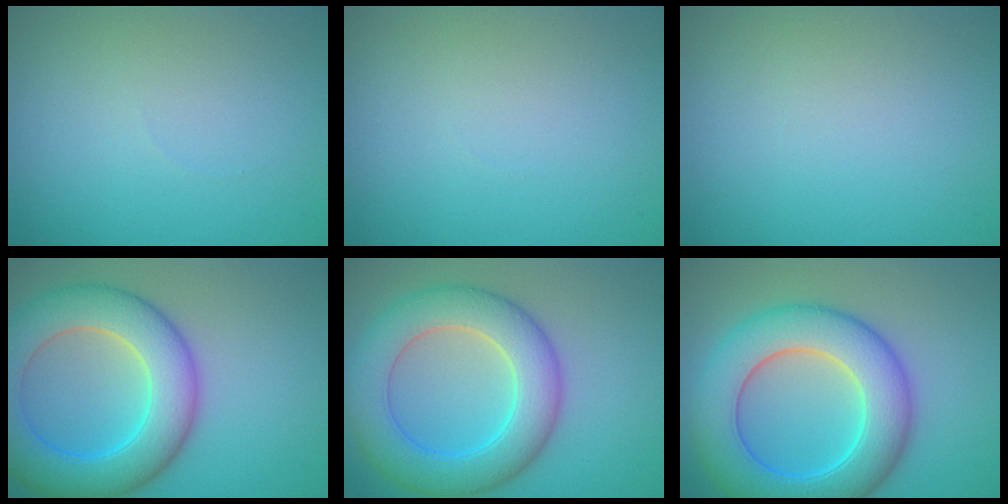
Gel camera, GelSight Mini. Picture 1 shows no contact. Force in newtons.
{"total": 0.0}
{"total": 0.0}
{"total": 9.2, "press": 9.2, "slide": 0.4}
{"total": 8.0, "press": 8.0, "slide": 0.1}
{"total": 9.6, "press": 9.6, "slide": 0.2}